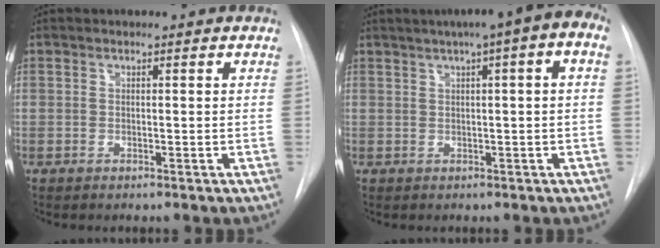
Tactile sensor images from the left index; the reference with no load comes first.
{"total": 10.2, "force": [4.7, 1.3, 9.0], "torque": [-0.124, 0.037, 0.054]}